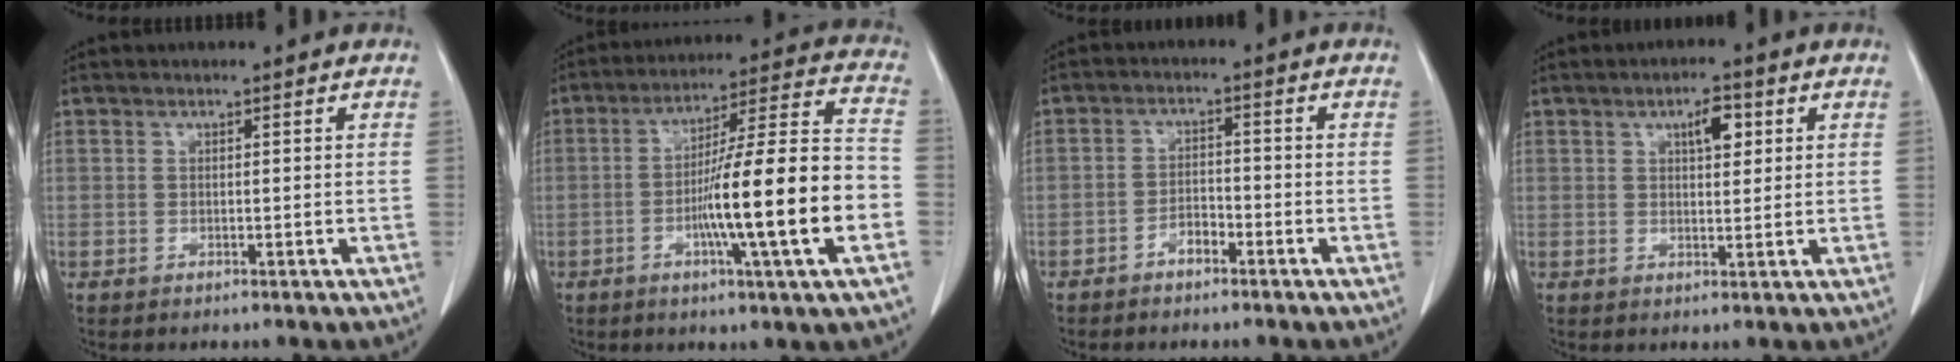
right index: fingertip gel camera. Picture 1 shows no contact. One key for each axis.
{"total": 18.4, "fx": -4.7, "fy": 0.2, "fz": 17.8, "tx": -0.273, "ty": 0.008, "tz": -0.076}
{"total": 2.8, "fx": -2.0, "fy": 1.1, "fz": 1.6, "tx": -0.028, "ty": 0.006, "tz": -0.036}
{"total": 4.0, "fx": 1.7, "fy": 1.4, "fz": 3.3, "tx": -0.053, "ty": 0.004, "tz": 0.026}